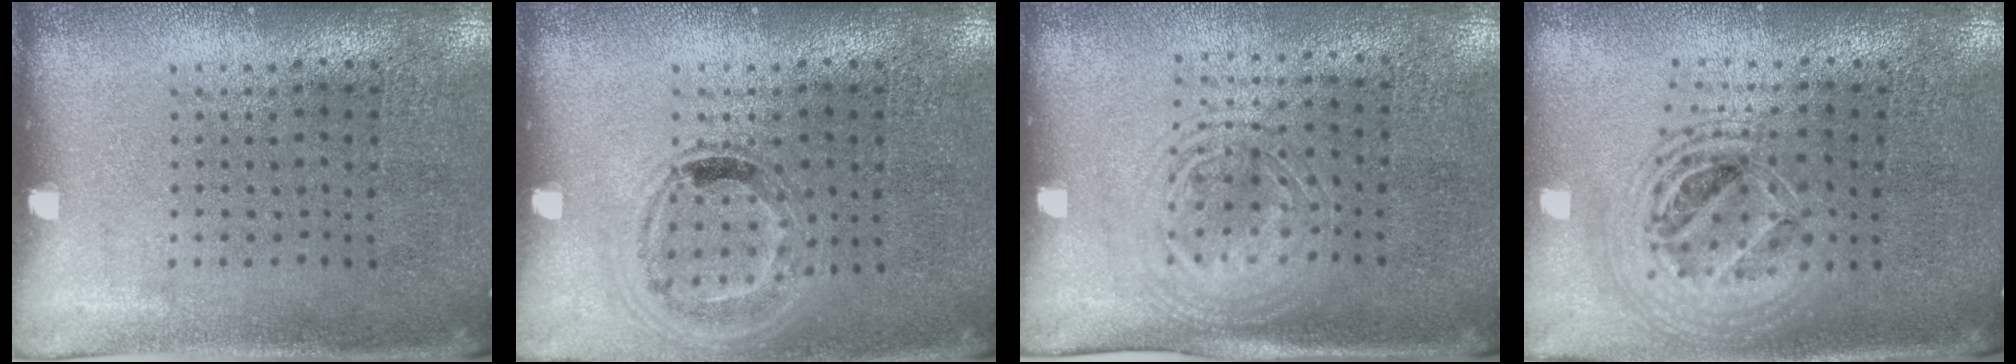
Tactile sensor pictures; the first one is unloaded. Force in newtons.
{"total": 1.0, "press": 1.0, "slide": 0.3}
{"total": 1.5, "press": 1.3, "slide": 0.6}
{"total": 2.1, "press": 1.7, "slide": 1.3}